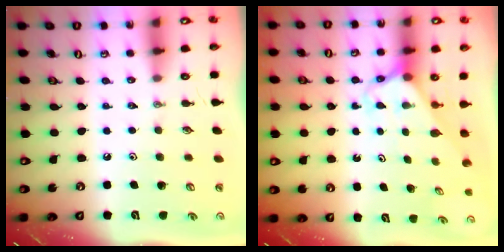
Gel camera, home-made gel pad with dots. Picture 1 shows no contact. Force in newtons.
{"total": 2.6, "press": 2.6, "slide": 0.2}